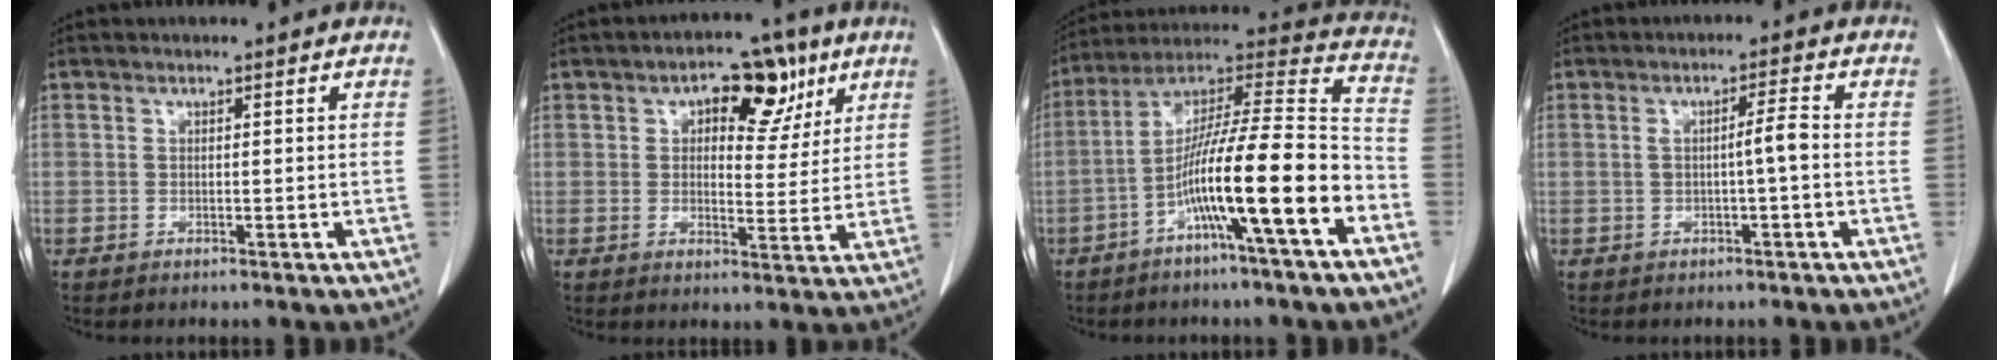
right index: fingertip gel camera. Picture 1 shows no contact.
{"total": 10.4, "force": [4.8, 5.6, 7.3], "torque": [-0.101, 0.024, 0.073]}
{"total": 19.2, "force": [-7.3, 0.8, 17.7], "torque": [-0.304, 0.007, -0.128]}
{"total": 3.5, "force": [-0.4, 0.4, 3.5], "torque": [-0.066, 0.009, -0.002]}